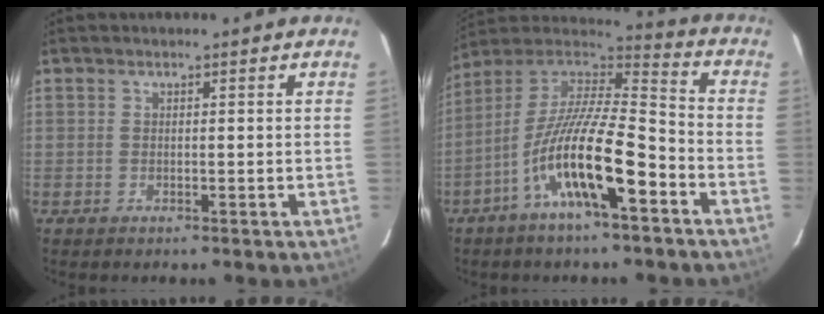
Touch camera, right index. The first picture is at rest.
{"total": 17.9, "force": [-8.6, 4.2, 15.2], "torque": [-0.278, -0.021, -0.165]}